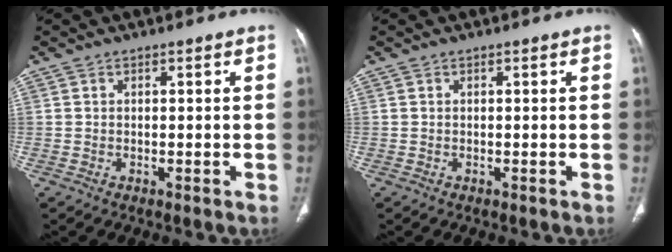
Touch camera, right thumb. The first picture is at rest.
{"total": 0.0}